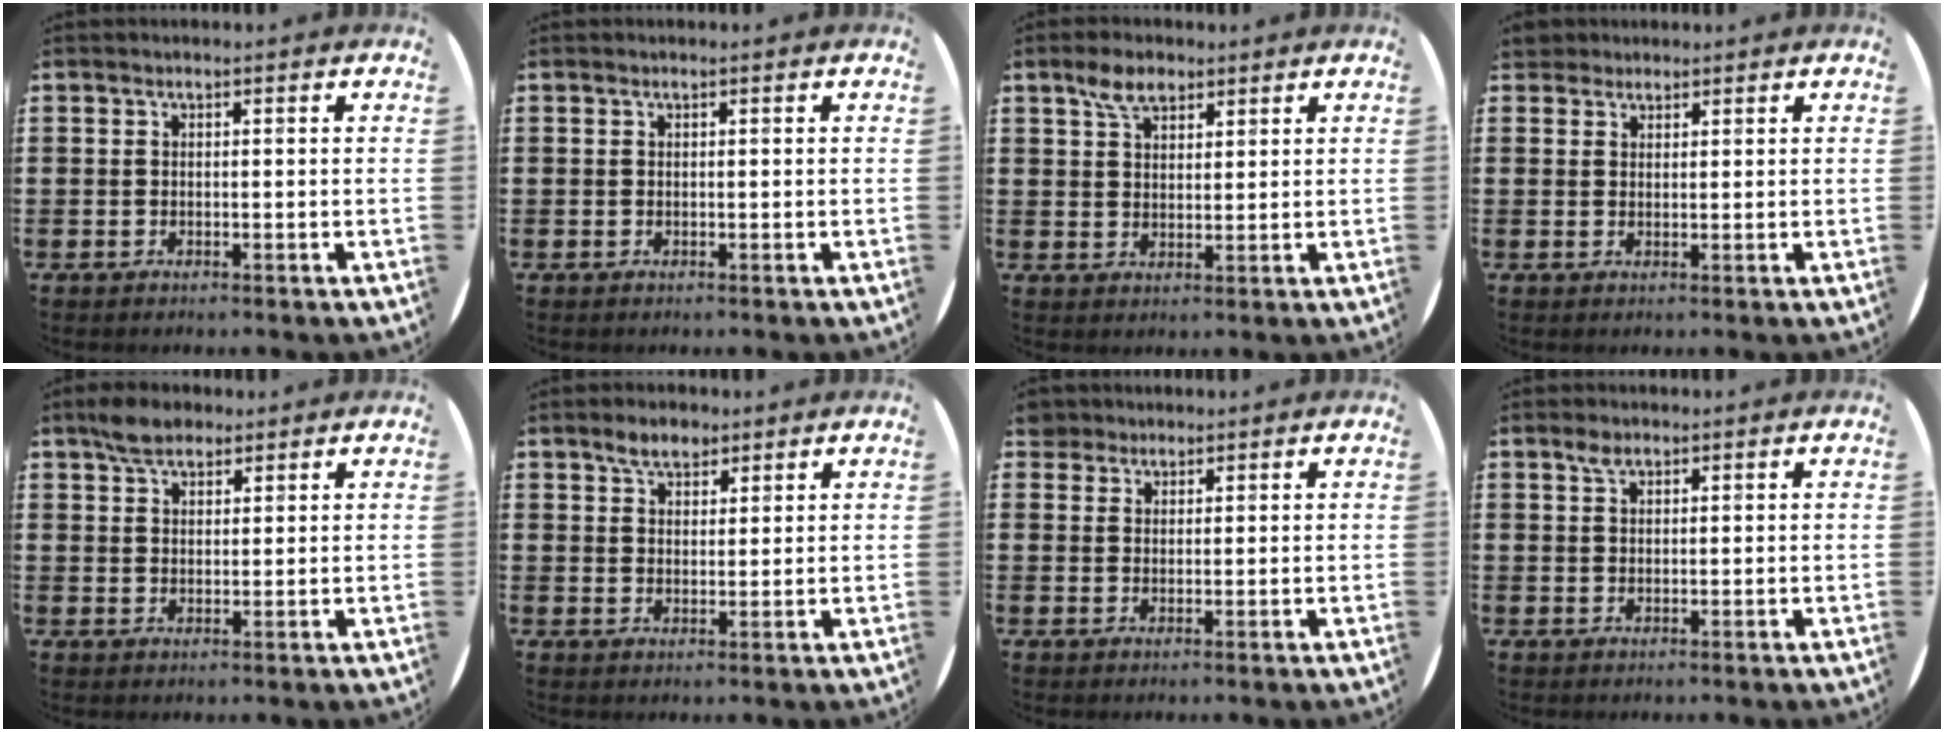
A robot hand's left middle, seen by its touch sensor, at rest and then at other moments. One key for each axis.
{"total": 0.0}
{"total": 4.4, "fx": 3.1, "fy": 2.2, "fz": 2.2, "tx": -0.033, "ty": 0.002, "tz": 0.054}
{"total": 2.2, "fx": 2.0, "fy": 0.9, "fz": 0.1, "tx": 0.002, "ty": 0.002, "tz": 0.039}
{"total": 3.9, "fx": 3.2, "fy": 1.8, "fz": 1.3, "tx": -0.024, "ty": 0.006, "tz": 0.059}
{"total": 3.7, "fx": 2.9, "fy": 1.8, "fz": 1.3, "tx": -0.014, "ty": 0.002, "tz": 0.052}
{"total": 2.2, "fx": 2.0, "fy": 1.1, "fz": 0.0, "tx": 0.004, "ty": 0.003, "tz": 0.038}
{"total": 1.6, "fx": 1.2, "fy": 0.8, "fz": 0.7, "tx": -0.008, "ty": 0.002, "tz": 0.019}